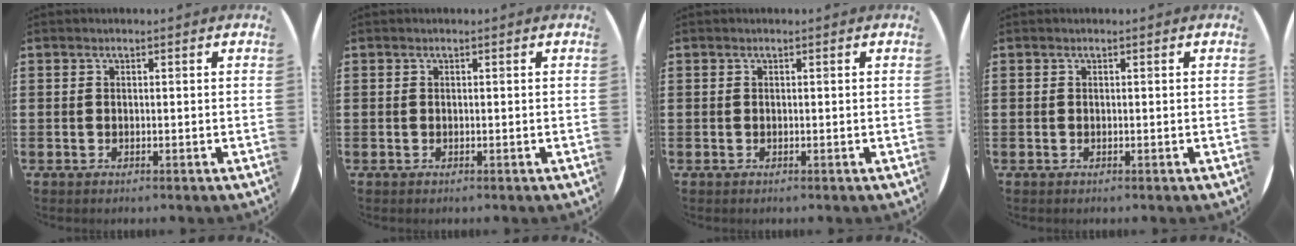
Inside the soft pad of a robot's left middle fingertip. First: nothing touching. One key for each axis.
{"total": 0.0}
{"total": 0.0}
{"total": 0.0}